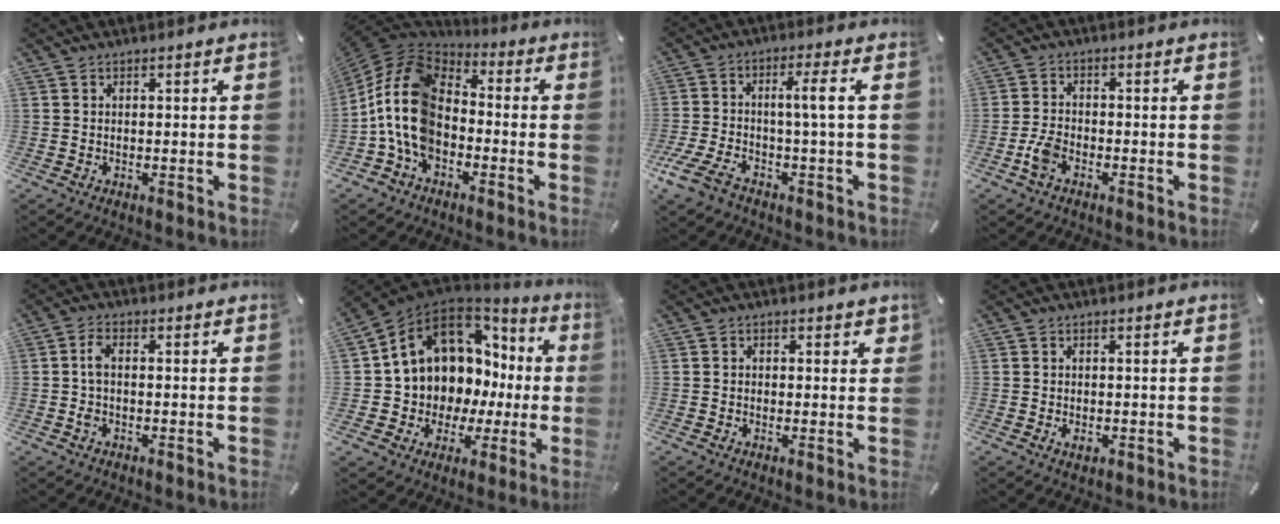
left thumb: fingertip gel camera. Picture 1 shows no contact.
{"total": 14.7, "force": [-4.2, 10.5, 9.3], "torque": [-0.220, 0.020, -0.086]}
{"total": 9.1, "force": [-2.2, 2.0, 8.5], "torque": [-0.180, -0.001, -0.049]}
{"total": 4.3, "force": [-2.3, 2.3, 2.8], "torque": [-0.073, 0.002, -0.046]}
{"total": 3.0, "force": [-0.4, 1.2, 2.7], "torque": [-0.059, 0.004, -0.011]}
{"total": 11.5, "force": [5.6, 9.1, 4.4], "torque": [-0.100, -0.061, 0.112]}
{"total": 1.3, "force": [0.1, 1.1, 0.7], "torque": [-0.006, 0.003, -0.003]}
{"total": 1.5, "force": [-0.4, 0.9, 1.1], "torque": [-0.029, -0.002, -0.010]}